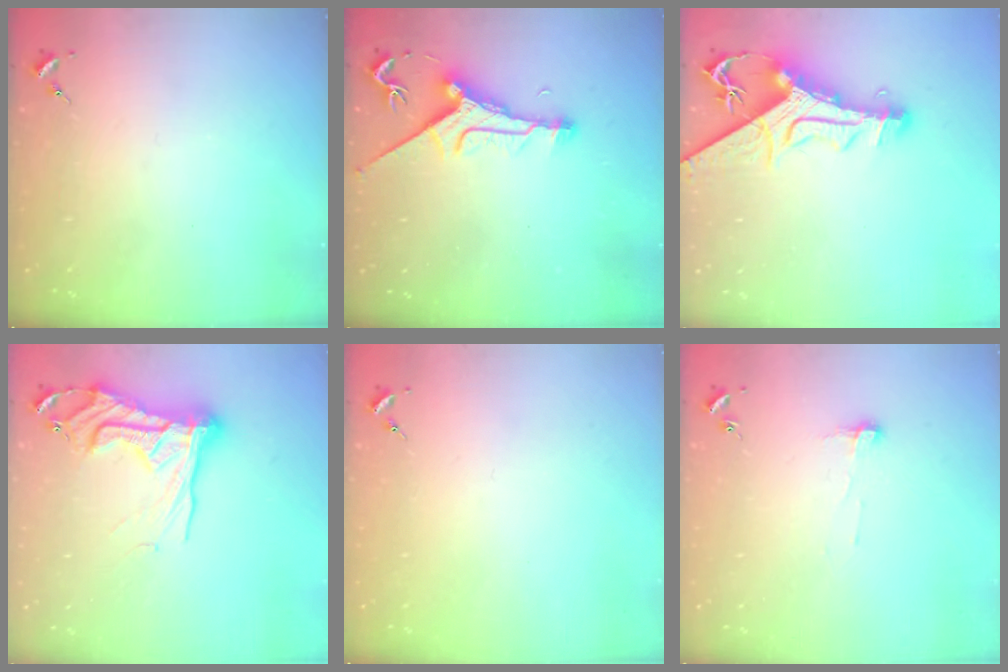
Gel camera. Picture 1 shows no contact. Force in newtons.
{"total": 10.2, "press": 10.1, "slide": 0.8}
{"total": 15.3, "press": 15.2, "slide": 1.6}
{"total": 17.8, "press": 17.7, "slide": 1.2}
{"total": 0.0}
{"total": 5.9, "press": 5.9, "slide": 0.7}